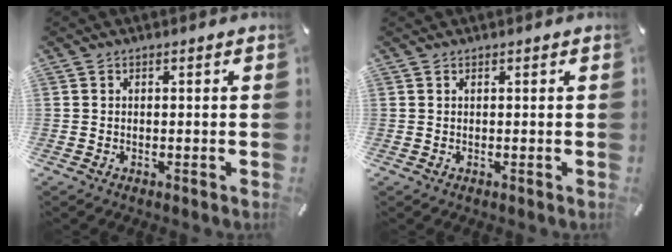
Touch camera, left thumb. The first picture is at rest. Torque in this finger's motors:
{"motor_torque": [-0.29, -0.27, 0.16, 0.10, -0.02]}